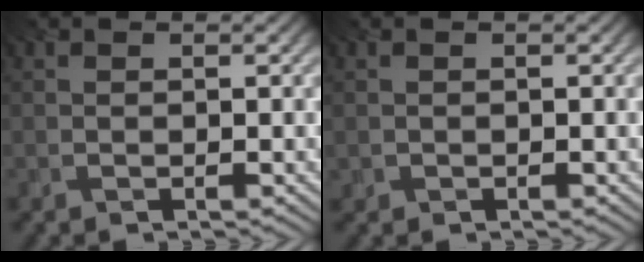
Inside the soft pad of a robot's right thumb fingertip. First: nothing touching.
{"total": 0.6, "force": [-0.1, 0.6, 0.0], "torque": [-0.001, -0.006, -0.002]}